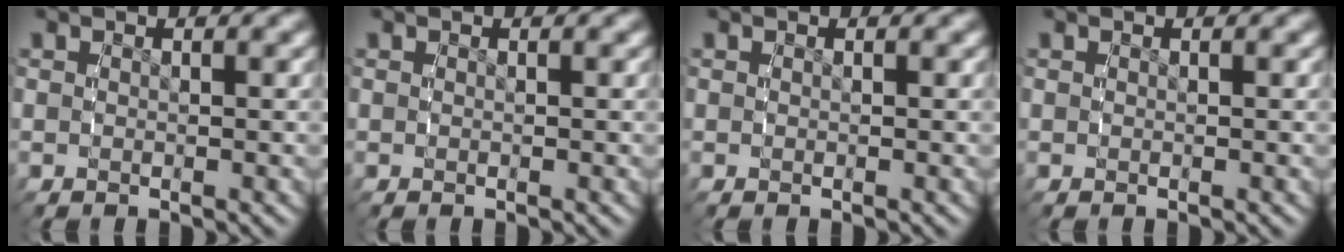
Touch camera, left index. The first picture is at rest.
{"total": 0.0}
{"total": 0.0}
{"total": 0.0}